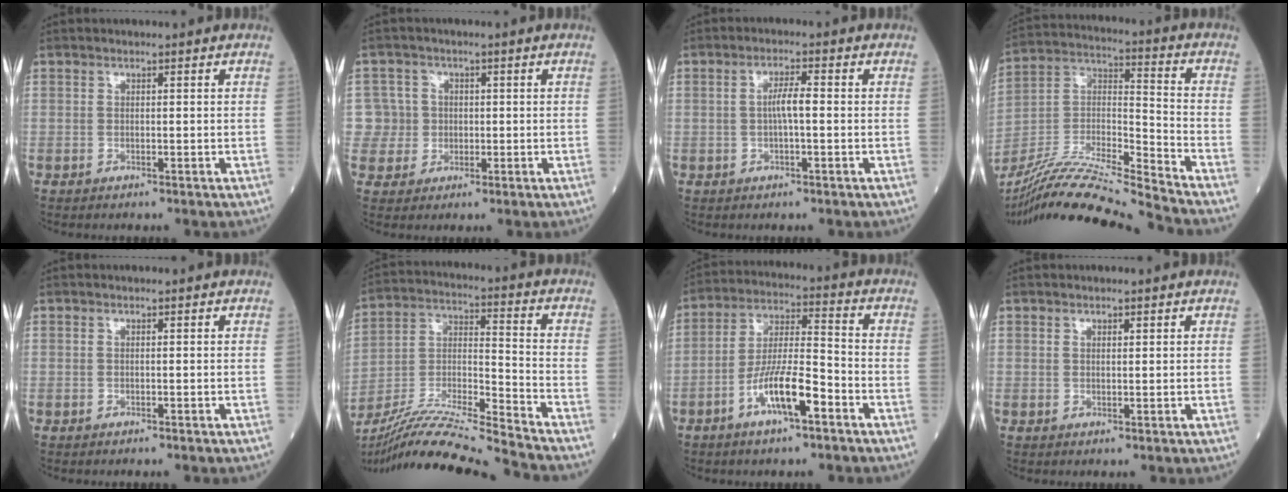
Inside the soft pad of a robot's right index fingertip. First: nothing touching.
{"total": 5.0, "force": [0.3, 5.0, -0.3], "torque": [0.015, 0.016, 0.010]}
{"total": 3.1, "force": [0.0, 0.4, 3.0], "torque": [-0.058, 0.007, 0.001]}
{"total": 20.5, "force": [-18.8, -1.7, 8.0], "torque": [-0.167, -0.007, -0.335]}
{"total": 0.0}
{"total": 18.8, "force": [-17.2, -2.0, 7.3], "torque": [-0.147, -0.013, -0.306]}
{"total": 9.9, "force": [-4.9, 1.7, 8.5], "torque": [-0.166, 0.002, -0.088]}
{"total": 0.8, "force": [0.6, 0.2, 0.4], "torque": [-0.011, 0.000, 0.012]}